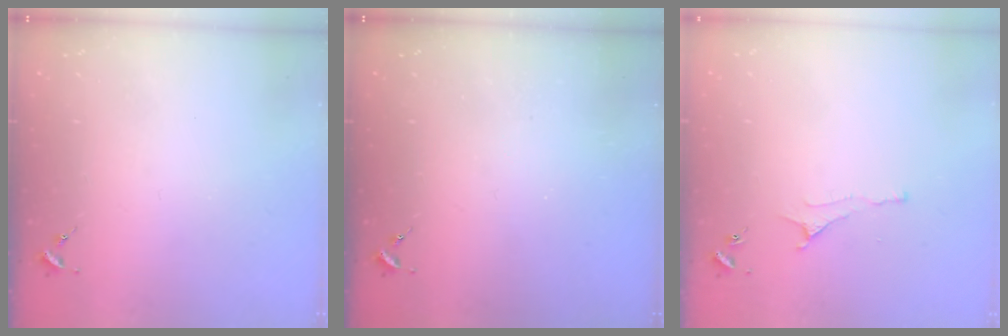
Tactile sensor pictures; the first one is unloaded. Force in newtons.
{"total": 0.0}
{"total": 3.8, "press": 3.8, "slide": 0.8}